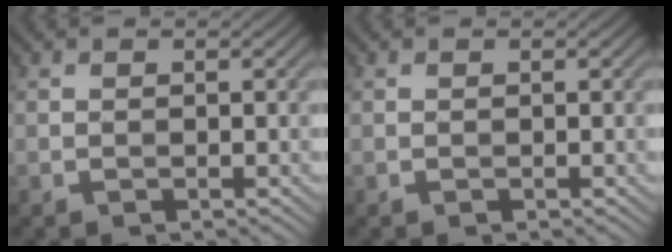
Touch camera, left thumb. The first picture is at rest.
{"total": 0.0}